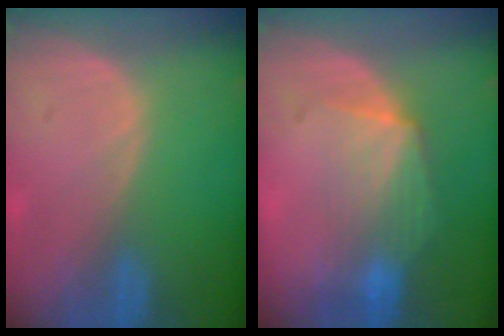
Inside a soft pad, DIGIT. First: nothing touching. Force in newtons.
{"total": 6.9, "press": 6.3, "slide": 2.9}